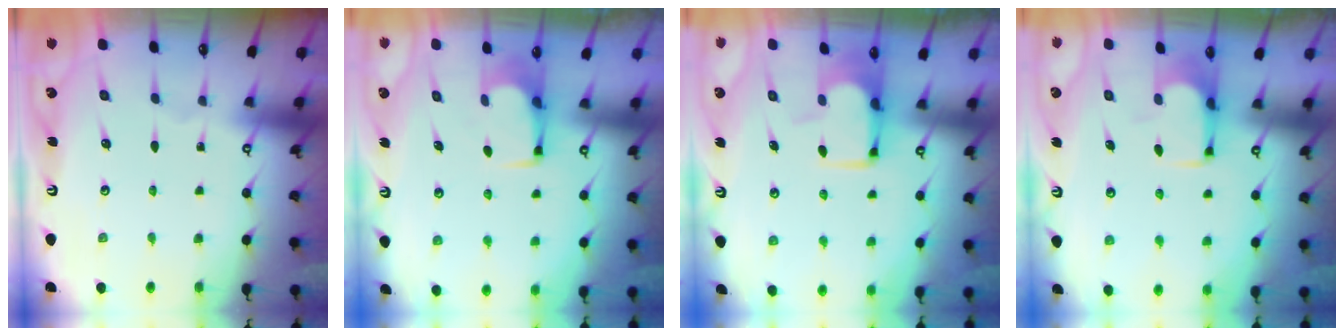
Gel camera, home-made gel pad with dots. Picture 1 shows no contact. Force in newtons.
{"total": 2.6, "press": 2.6, "slide": 0.4}
{"total": 3.8, "press": 3.8, "slide": 0.4}
{"total": 3.7, "press": 3.6, "slide": 0.8}